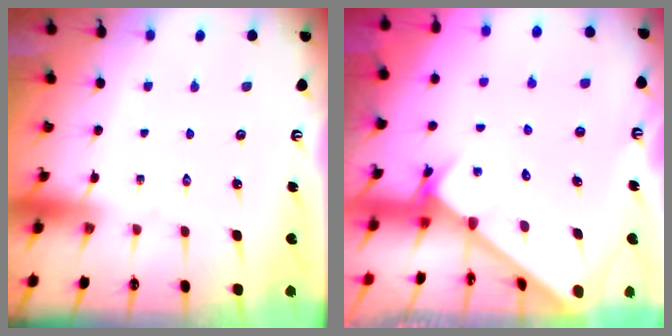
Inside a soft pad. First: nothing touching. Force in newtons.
{"total": 2.5, "press": 2.5, "slide": 0.2}